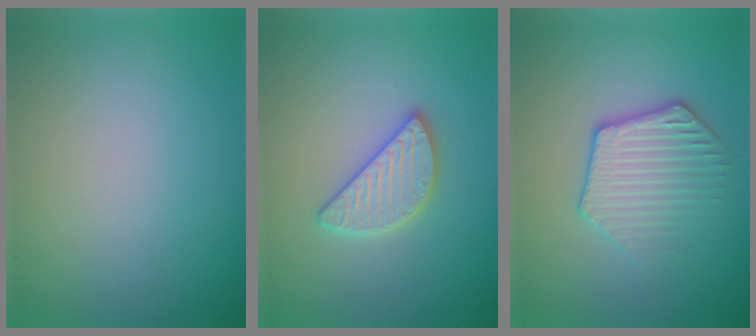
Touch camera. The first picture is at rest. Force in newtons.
{"total": 3.0, "press": 3.0, "slide": 0.2}
{"total": 3.4, "press": 3.1, "slide": 1.4}